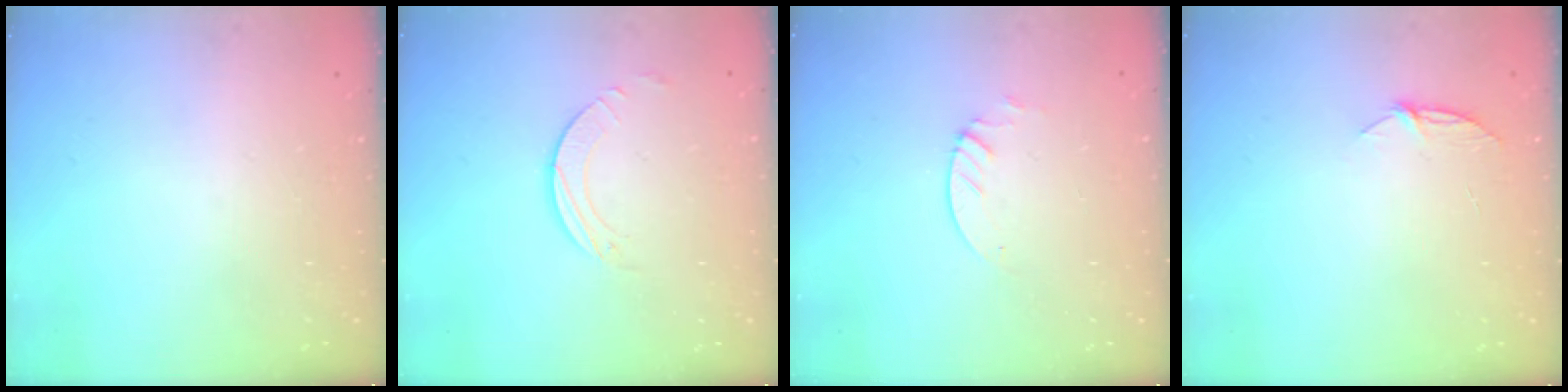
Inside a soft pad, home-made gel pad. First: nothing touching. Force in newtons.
{"total": 1.9, "press": 1.9, "slide": 0.1}
{"total": 2.1, "press": 2.1, "slide": 0.2}
{"total": 4.9, "press": 4.8, "slide": 0.6}